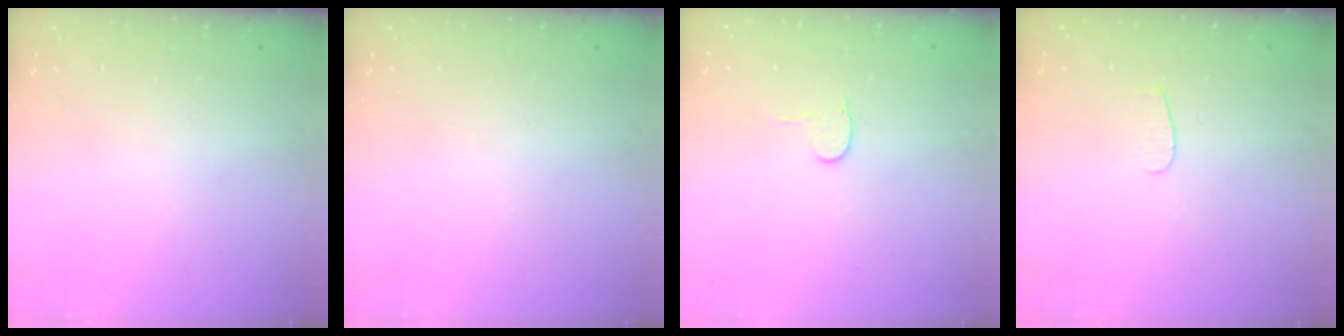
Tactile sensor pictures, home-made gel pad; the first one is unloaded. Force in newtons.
{"total": 0.0}
{"total": 3.6, "press": 3.6, "slide": 0.4}
{"total": 3.4, "press": 3.4, "slide": 0.4}